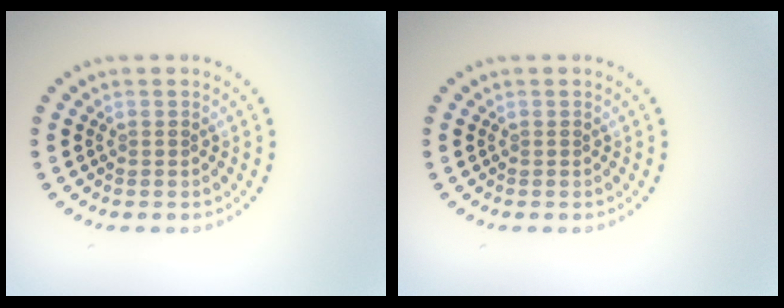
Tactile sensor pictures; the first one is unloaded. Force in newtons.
{"total": 0.0}